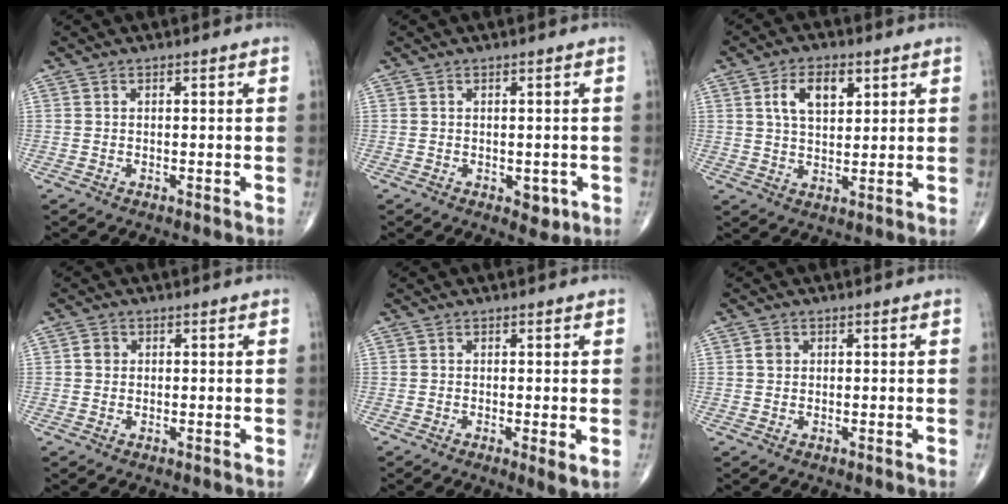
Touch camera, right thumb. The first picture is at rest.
{"total": 2.6, "force": [-0.7, 1.7, 1.8], "torque": [-0.005, 0.001, -0.003]}
{"total": 7.7, "force": [3.0, 4.3, 5.7], "torque": [-0.083, -0.008, 0.054]}
{"total": 1.6, "force": [0.2, 1.5, 0.6], "torque": [-0.006, 0.002, 0.001]}
{"total": 2.5, "force": [-0.4, 0.5, 2.4], "torque": [-0.043, -0.011, -0.010]}
{"total": 1.5, "force": [0.3, 1.3, 0.6], "torque": [-0.007, 0.000, 0.005]}